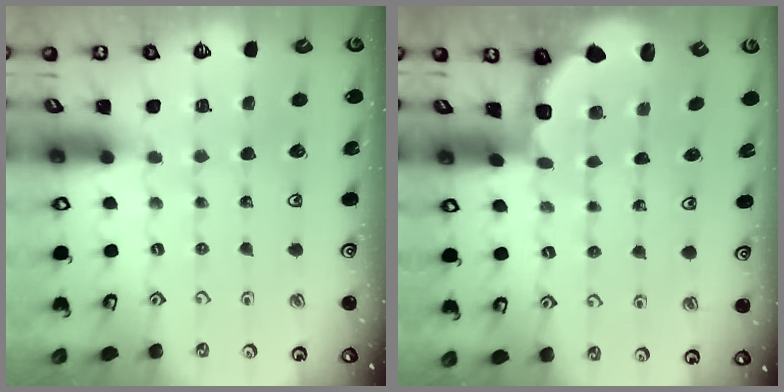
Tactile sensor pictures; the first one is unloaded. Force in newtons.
{"total": 1.9, "press": 1.8, "slide": 0.7}